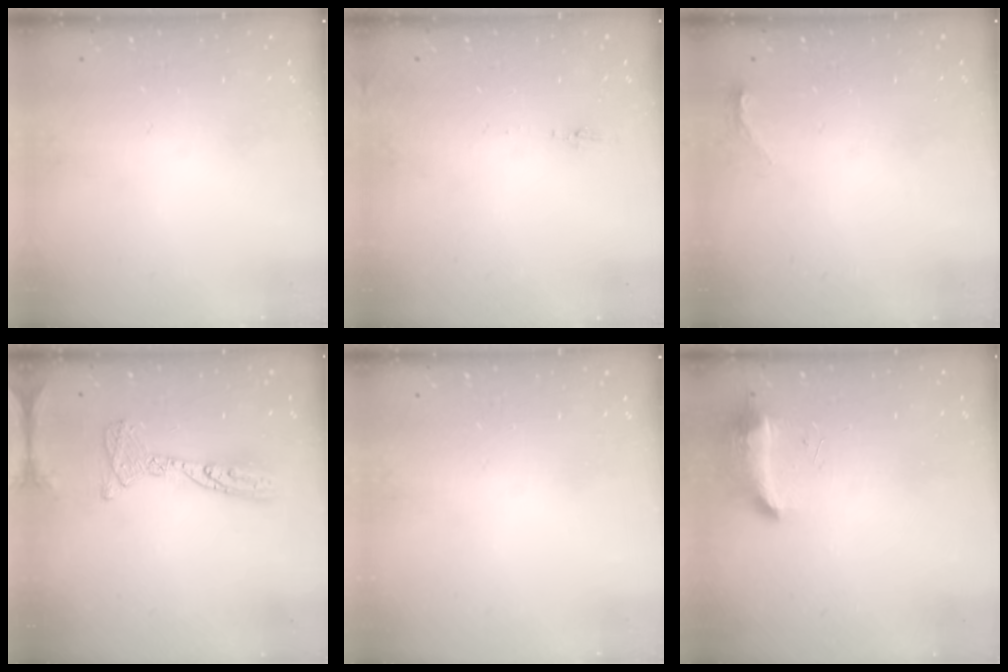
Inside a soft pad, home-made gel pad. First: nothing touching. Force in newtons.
{"total": 5.0, "press": 4.7, "slide": 1.7}
{"total": 3.8, "press": 3.5, "slide": 1.6}
{"total": 13.7, "press": 13.7, "slide": 1.3}
{"total": 0.0}
{"total": 14.4, "press": 9.5, "slide": 10.8}